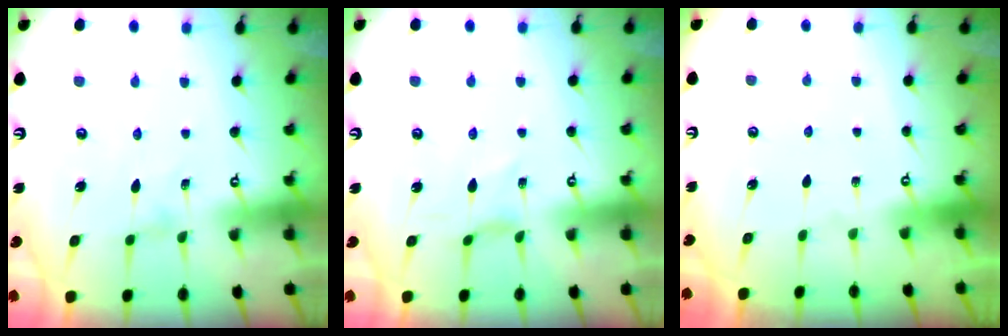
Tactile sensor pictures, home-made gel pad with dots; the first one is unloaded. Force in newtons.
{"total": 2.2, "press": 2.2, "slide": 0.2}
{"total": 0.0}